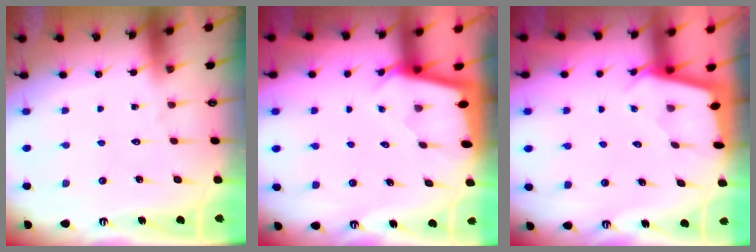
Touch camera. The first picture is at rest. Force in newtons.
{"total": 2.1, "press": 2.1, "slide": 0.1}
{"total": 2.0, "press": 2.0, "slide": 0.2}